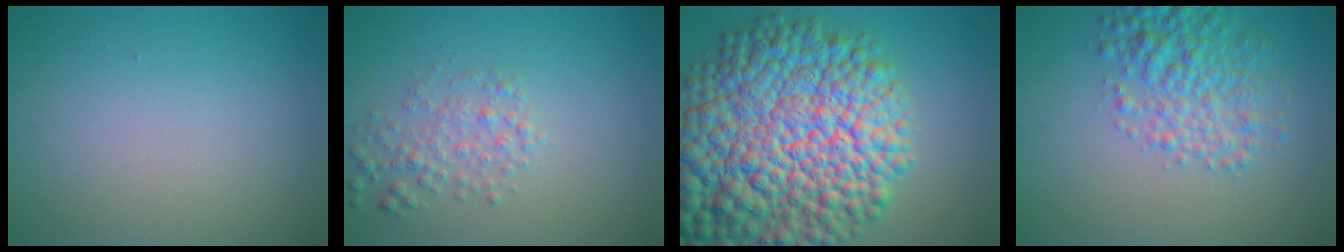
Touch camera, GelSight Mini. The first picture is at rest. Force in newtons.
{"total": 2.5, "press": 2.5, "slide": 0.1}
{"total": 18.6, "press": 18.6, "slide": 0.6}
{"total": 4.9, "press": 4.9, "slide": 0.1}